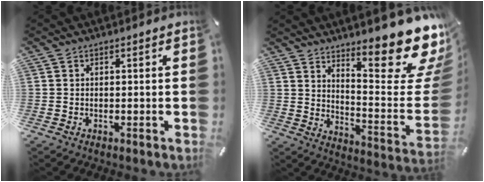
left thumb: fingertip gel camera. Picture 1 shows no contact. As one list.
[{"total": 21.3, "force": [15.6, 6.4, 13.0], "torque": [-0.151, -0.134, 0.254]}]